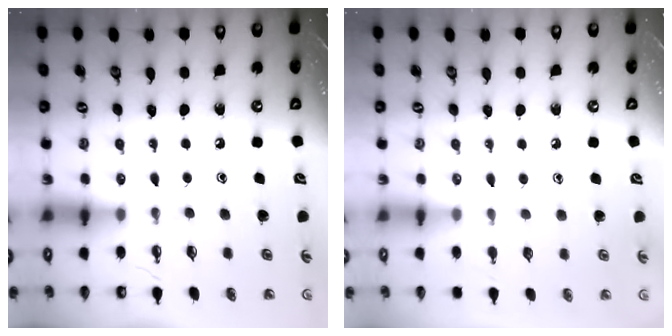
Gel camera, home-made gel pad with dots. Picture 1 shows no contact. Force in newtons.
{"total": 4.3, "press": 4.3, "slide": 0.5}